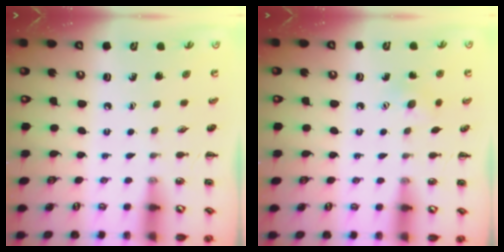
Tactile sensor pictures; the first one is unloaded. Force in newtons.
{"total": 6.4, "press": 6.2, "slide": 1.4}